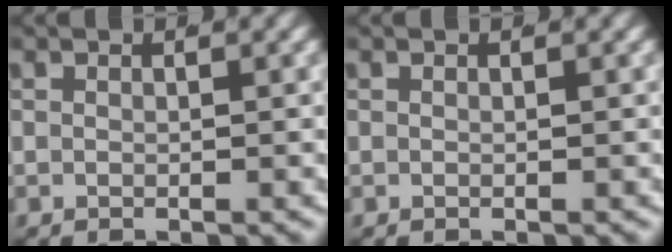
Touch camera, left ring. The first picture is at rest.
{"total": 0.0}